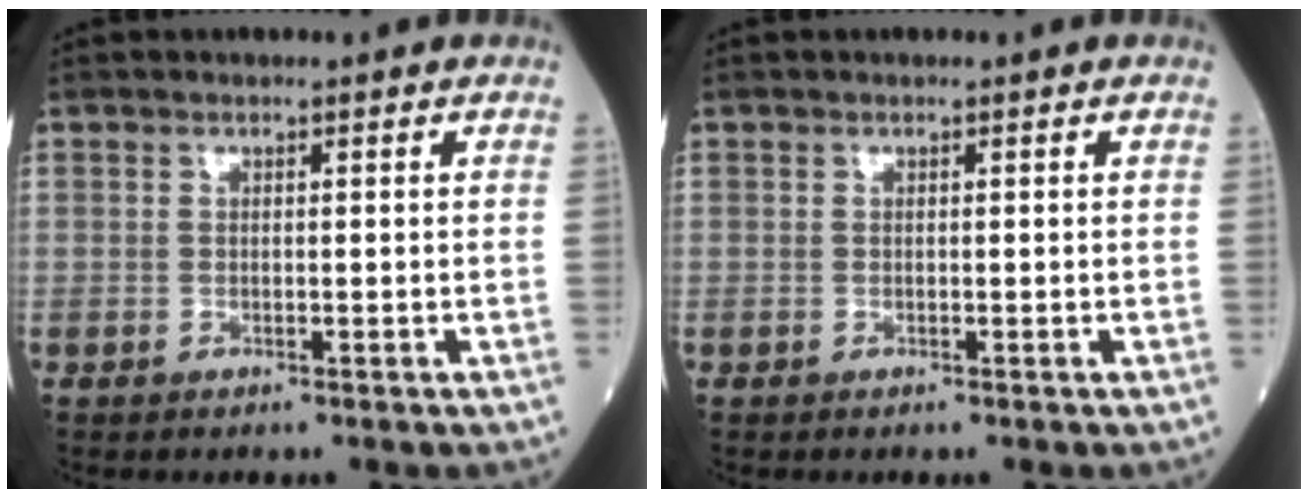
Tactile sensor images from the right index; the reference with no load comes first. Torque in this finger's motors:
{"motor_torque": [0.11, 0.14, 0.08, 0.01]}